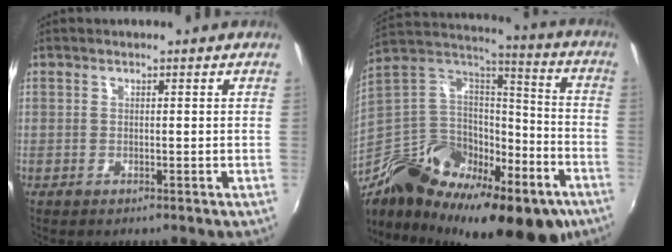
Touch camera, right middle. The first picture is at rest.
{"total": 30.6, "force": [-18.2, 15.4, 19.2], "torque": [-0.336, 0.001, -0.272]}